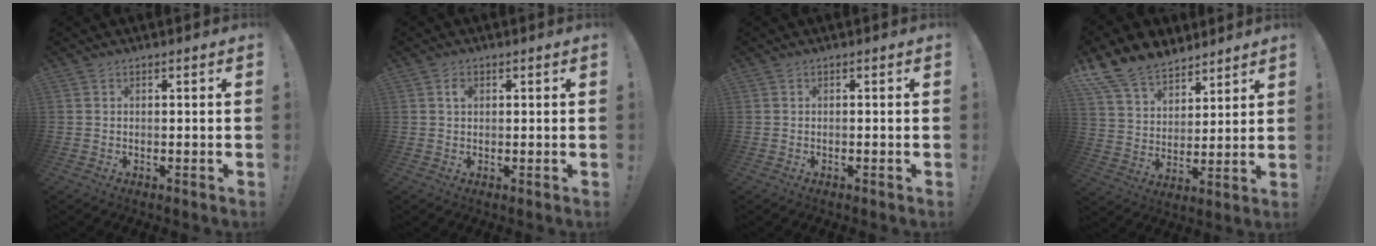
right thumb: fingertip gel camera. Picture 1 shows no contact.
{"total": 1.6, "force": [0.7, 1.1, 0.9], "torque": [-0.005, -0.003, 0.010]}
{"total": 0.0}
{"total": 14.3, "force": [11.1, 8.0, 4.3], "torque": [-0.082, -0.081, 0.213]}